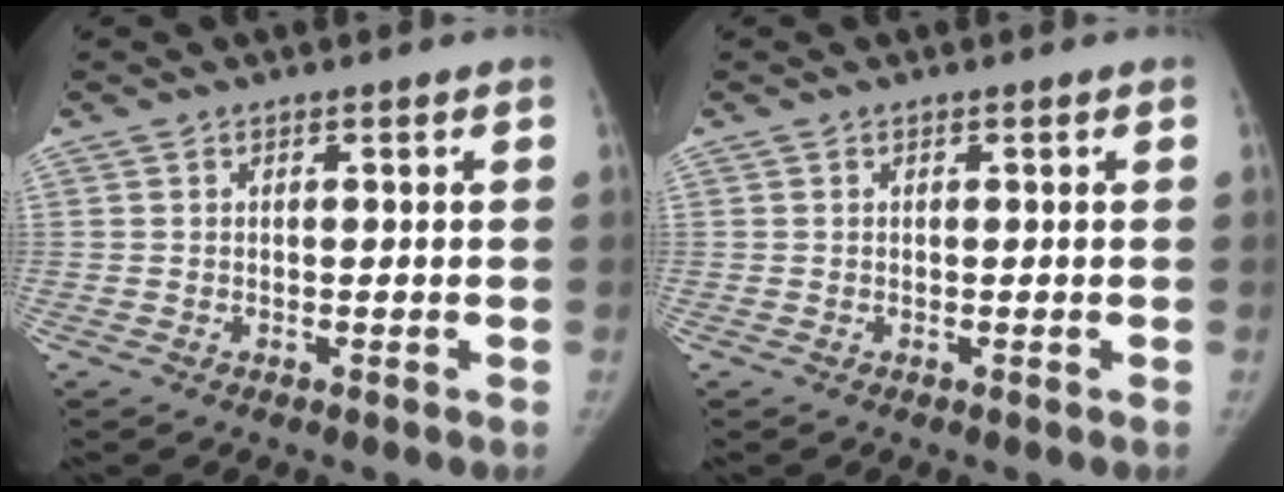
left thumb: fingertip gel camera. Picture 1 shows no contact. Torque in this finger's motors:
{"motor_torque": [0.01, 0.01, 0.01, 0.00, 0.01]}